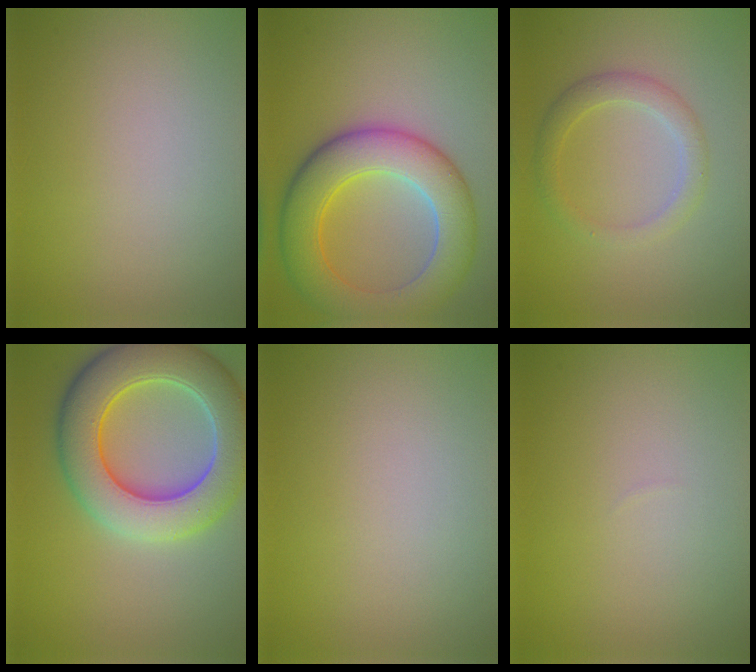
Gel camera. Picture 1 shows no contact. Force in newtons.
{"total": 8.7, "press": 8.7, "slide": 0.1}
{"total": 2.4, "press": 2.4, "slide": 0.1}
{"total": 9.9, "press": 9.8, "slide": 0.4}
{"total": 0.0}
{"total": 0.0}